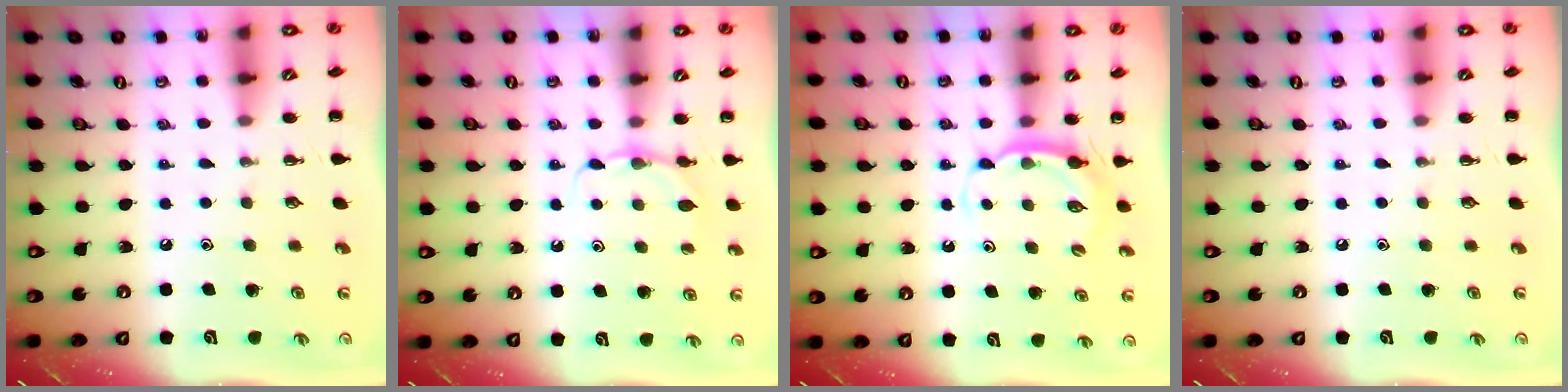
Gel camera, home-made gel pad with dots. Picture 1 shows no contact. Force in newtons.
{"total": 5.5, "press": 5.3, "slide": 1.5}
{"total": 5.6, "press": 5.6, "slide": 0.2}
{"total": 0.0}